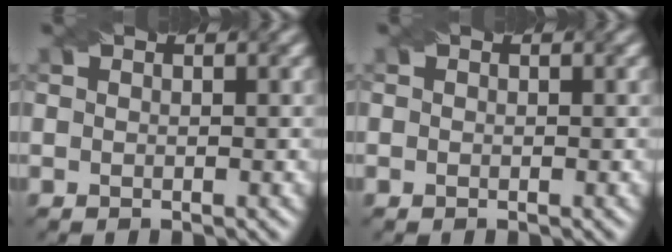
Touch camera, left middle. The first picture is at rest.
{"total": 0.0}